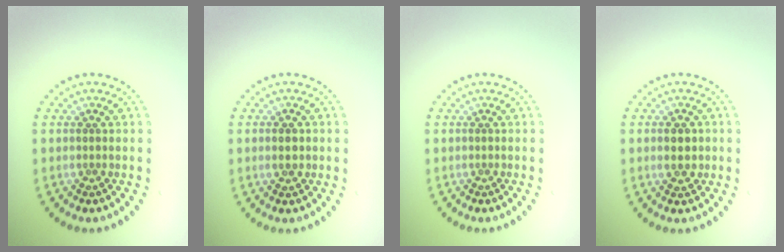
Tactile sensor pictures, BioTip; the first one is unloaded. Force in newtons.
{"total": 1.8, "press": 1.8, "slide": 0.1}
{"total": 0.0}
{"total": 1.7, "press": 1.7, "slide": 0.1}